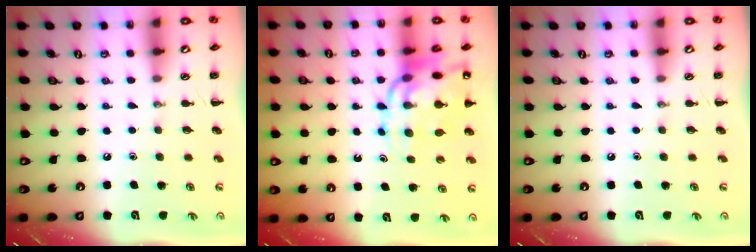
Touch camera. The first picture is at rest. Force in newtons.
{"total": 14.9, "press": 14.3, "slide": 4.1}
{"total": 0.0}